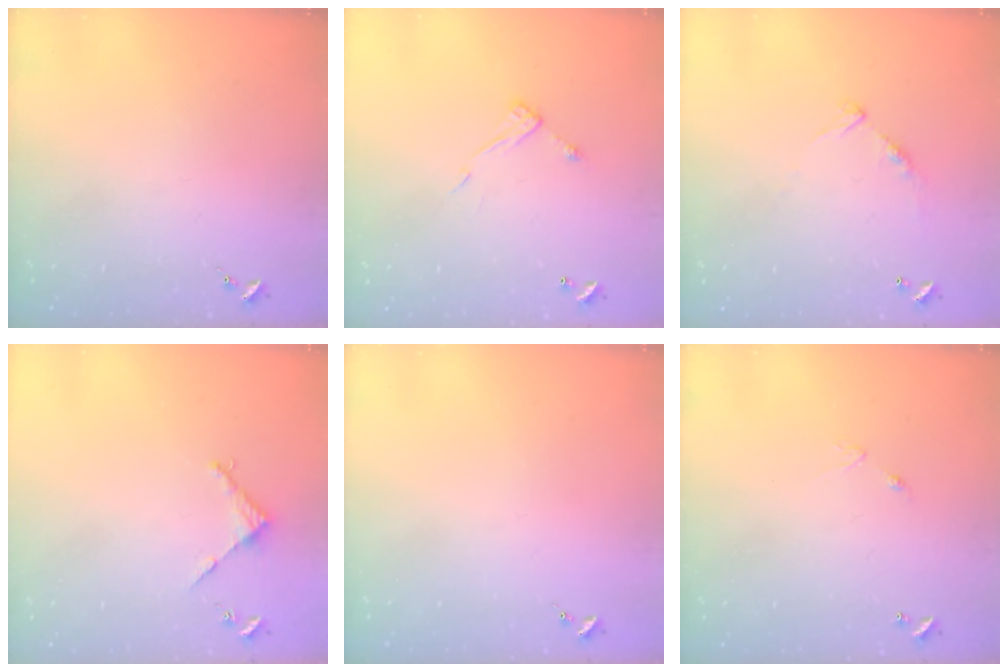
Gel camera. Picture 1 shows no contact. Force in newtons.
{"total": 7.5, "press": 7.5, "slide": 0.2}
{"total": 8.8, "press": 8.8, "slide": 0.7}
{"total": 2.9, "press": 2.8, "slide": 0.2}
{"total": 0.0}
{"total": 4.8, "press": 4.8, "slide": 0.3}